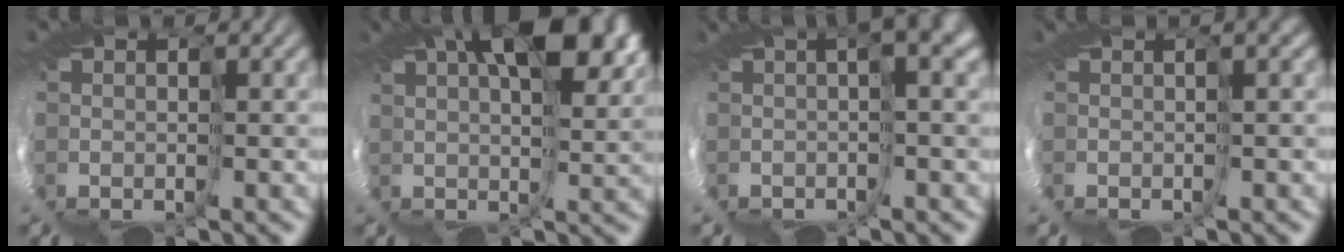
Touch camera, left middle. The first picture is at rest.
{"total": 7.5, "force": [6.2, -0.1, 4.3], "torque": [-0.067, 0.008, 0.099]}
{"total": 3.4, "force": [0.3, -3.4, 0.2], "torque": [-0.018, -0.003, -0.001]}
{"total": 3.3, "force": [-1.0, -2.5, -1.9], "torque": [0.033, -0.007, -0.001]}